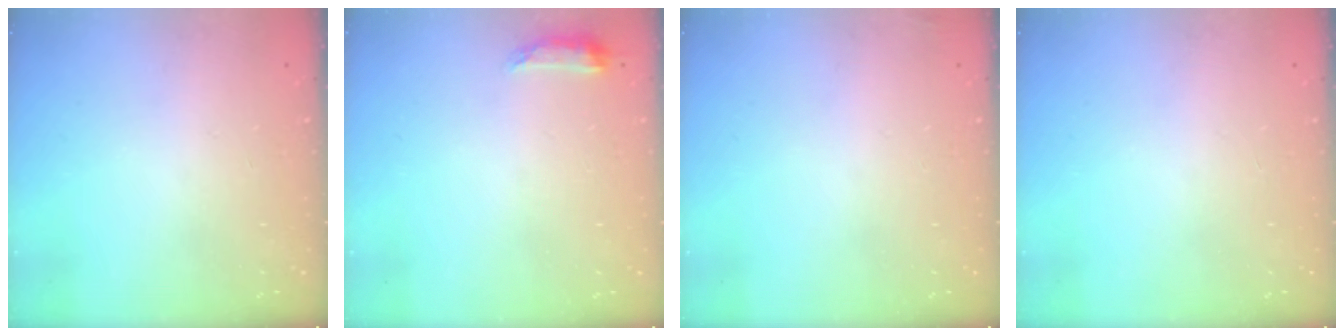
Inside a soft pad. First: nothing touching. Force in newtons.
{"total": 6.6, "press": 6.6, "slide": 0.6}
{"total": 3.0, "press": 2.9, "slide": 1.0}
{"total": 0.0}